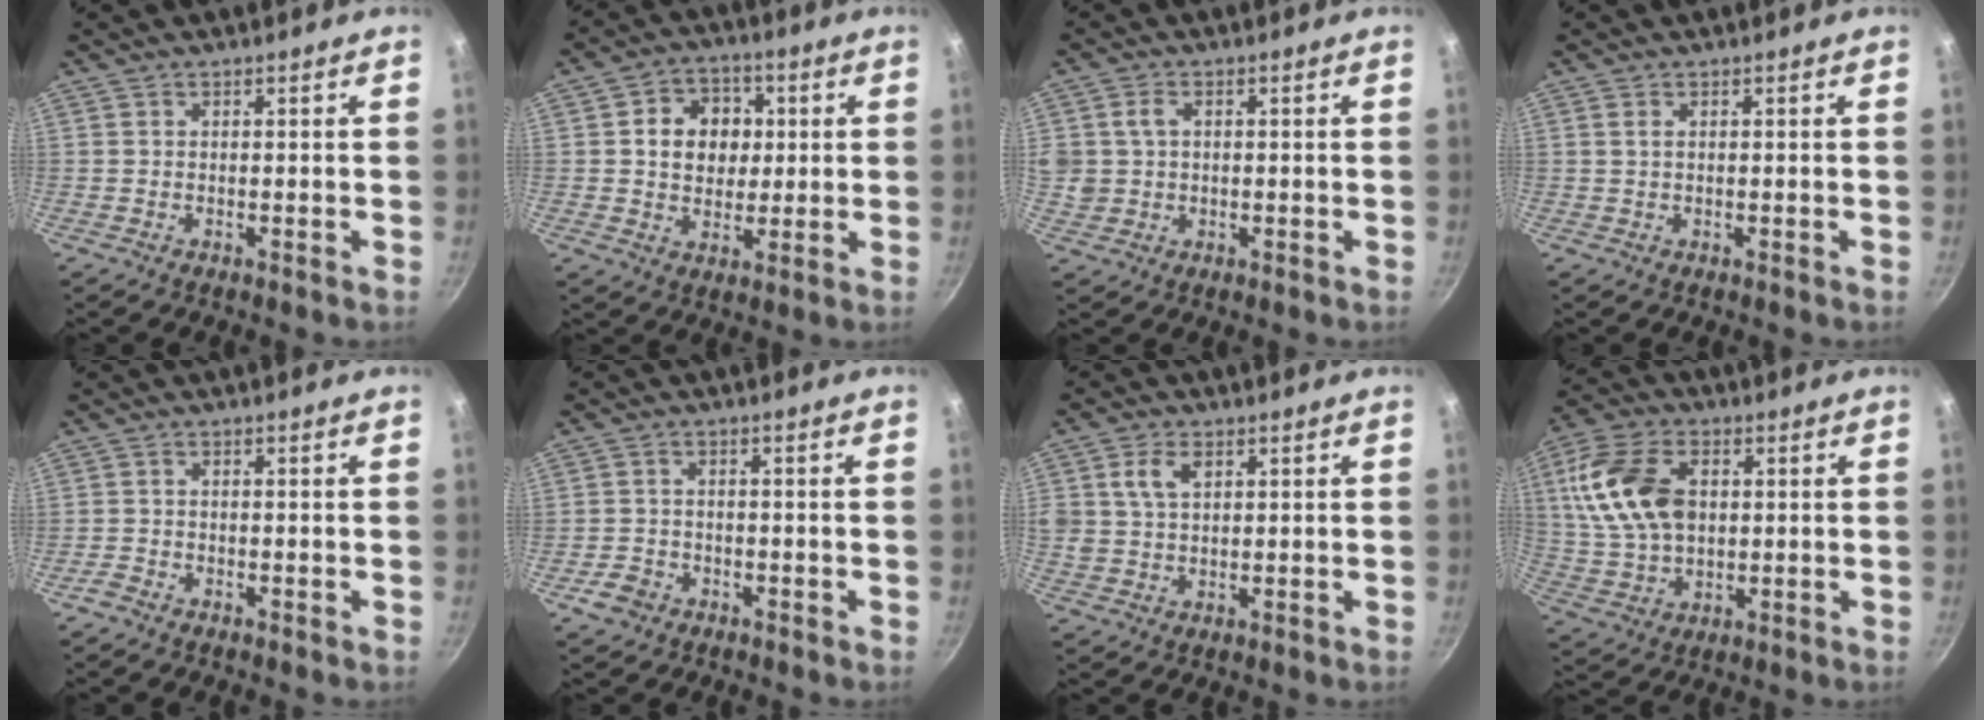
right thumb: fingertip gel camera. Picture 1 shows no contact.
{"total": 10.2, "force": [1.6, 8.5, 5.3], "torque": [-0.049, 0.003, 0.020]}
{"total": 4.9, "force": [1.0, 4.1, 2.6], "torque": [-0.032, 0.002, 0.023]}
{"total": 0.9, "force": [0.3, 0.5, 0.7], "torque": [-0.012, 0.001, 0.006]}
{"total": 1.6, "force": [-1.3, 0.8, 0.6], "torque": [-0.022, 0.008, -0.027]}
{"total": 3.7, "force": [-2.0, 2.8, 1.4], "torque": [-0.024, 0.024, -0.033]}
{"total": 5.6, "force": [2.1, 3.8, 3.6], "torque": [-0.055, -0.003, 0.039]}
{"total": 16.4, "force": [3.0, 10.9, 11.9], "torque": [-0.220, 0.006, 0.058]}